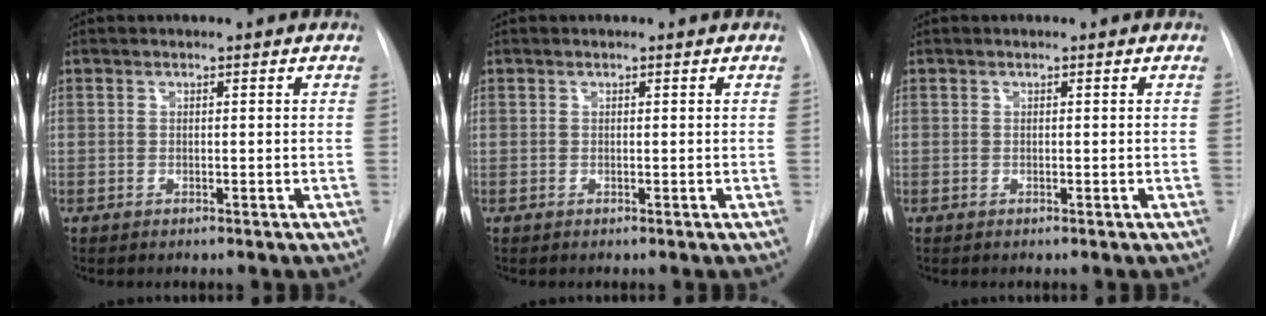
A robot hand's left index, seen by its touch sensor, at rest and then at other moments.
{"total": 0.0}
{"total": 0.0}